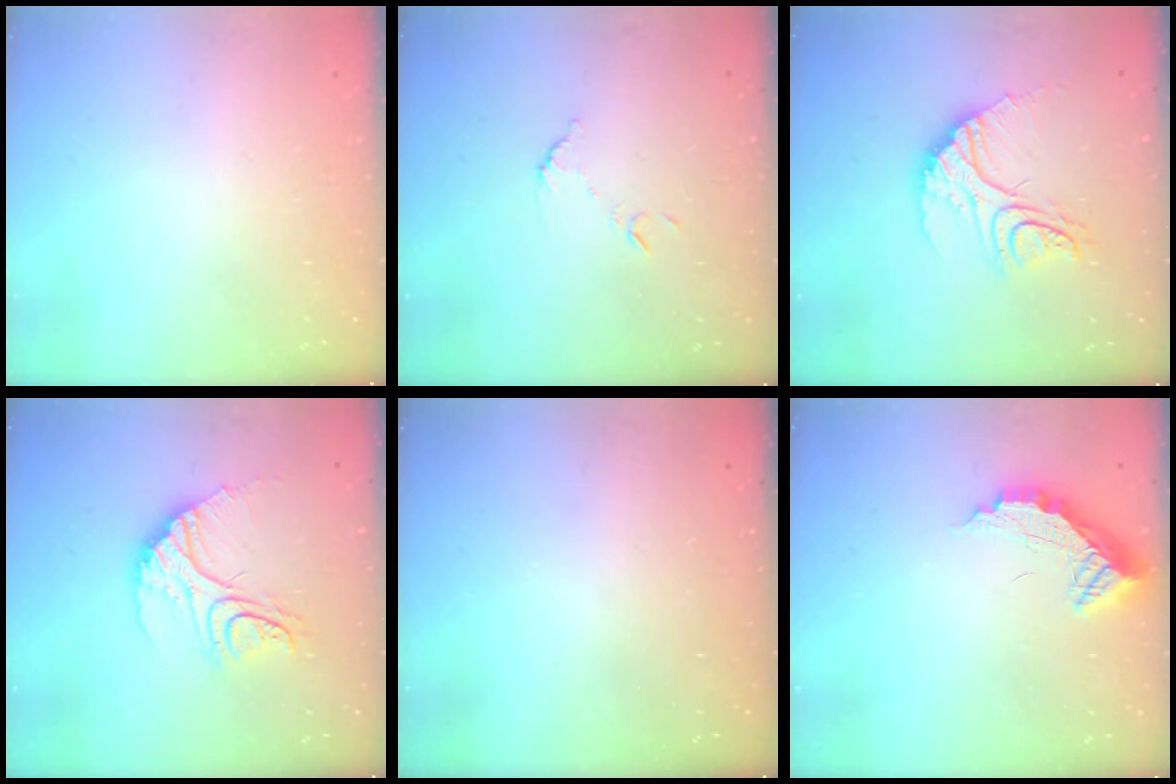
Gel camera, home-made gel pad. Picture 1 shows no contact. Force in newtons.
{"total": 6.9, "press": 6.9, "slide": 0.3}
{"total": 16.3, "press": 16.2, "slide": 1.9}
{"total": 16.3, "press": 16.2, "slide": 1.9}
{"total": 3.6, "press": 3.3, "slide": 1.5}
{"total": 11.3, "press": 11.3, "slide": 1.1}